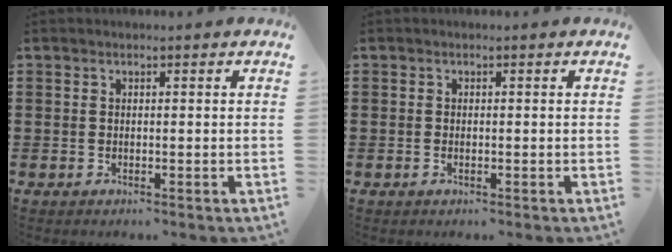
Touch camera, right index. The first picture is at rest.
{"total": 0.5, "force": [-0.2, 0.2, 0.4], "torque": [-0.010, -0.003, -0.003]}